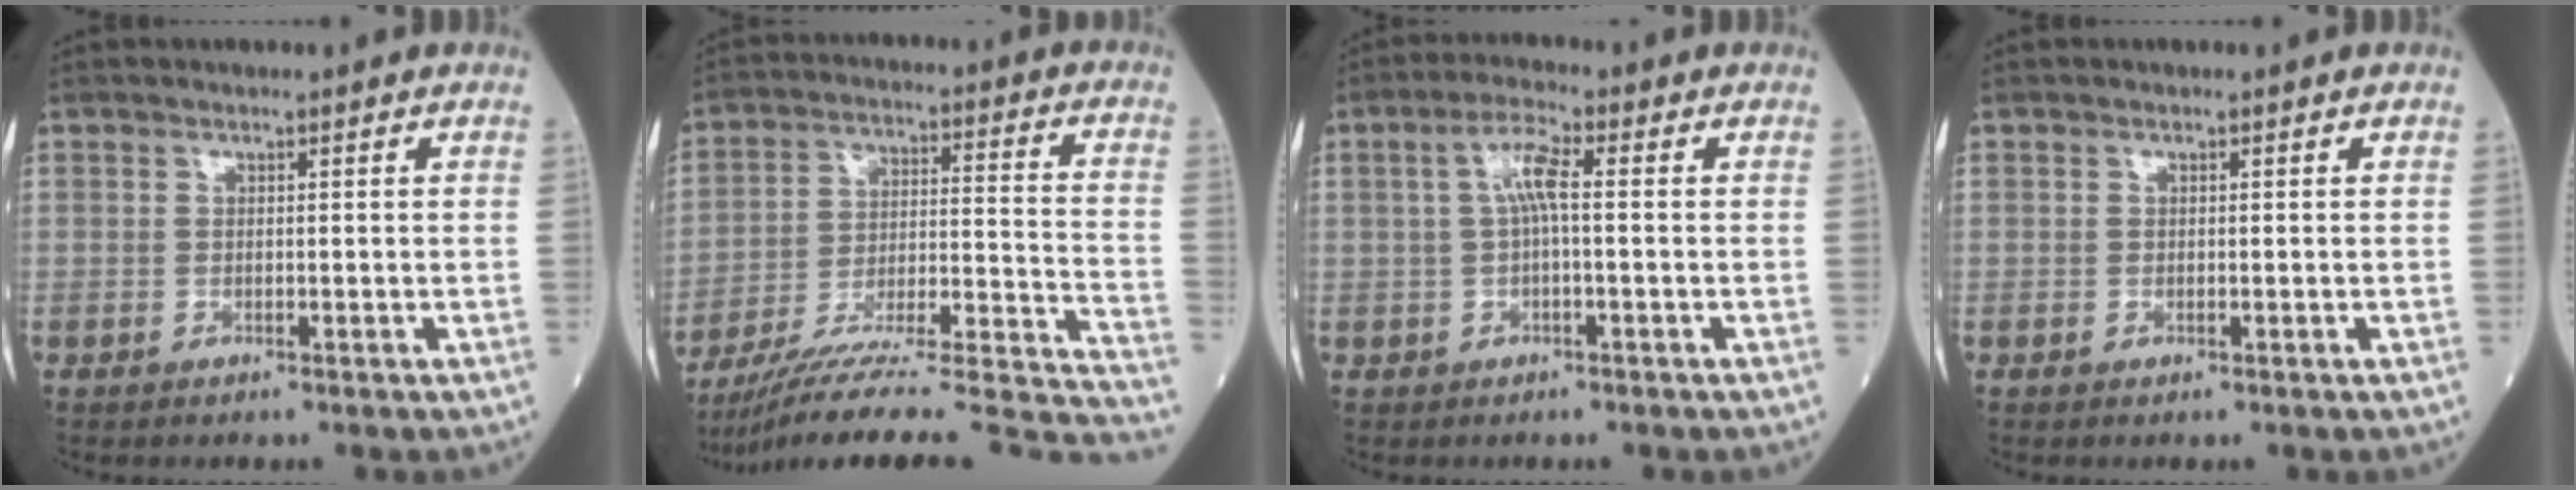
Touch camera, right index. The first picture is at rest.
{"total": 27.8, "force": [-25.5, -0.7, 11.0], "torque": [-0.094, -0.011, -0.370]}
{"total": 4.3, "force": [0.4, 0.6, 4.3], "torque": [-0.080, 0.013, 0.011]}
{"total": 0.0}